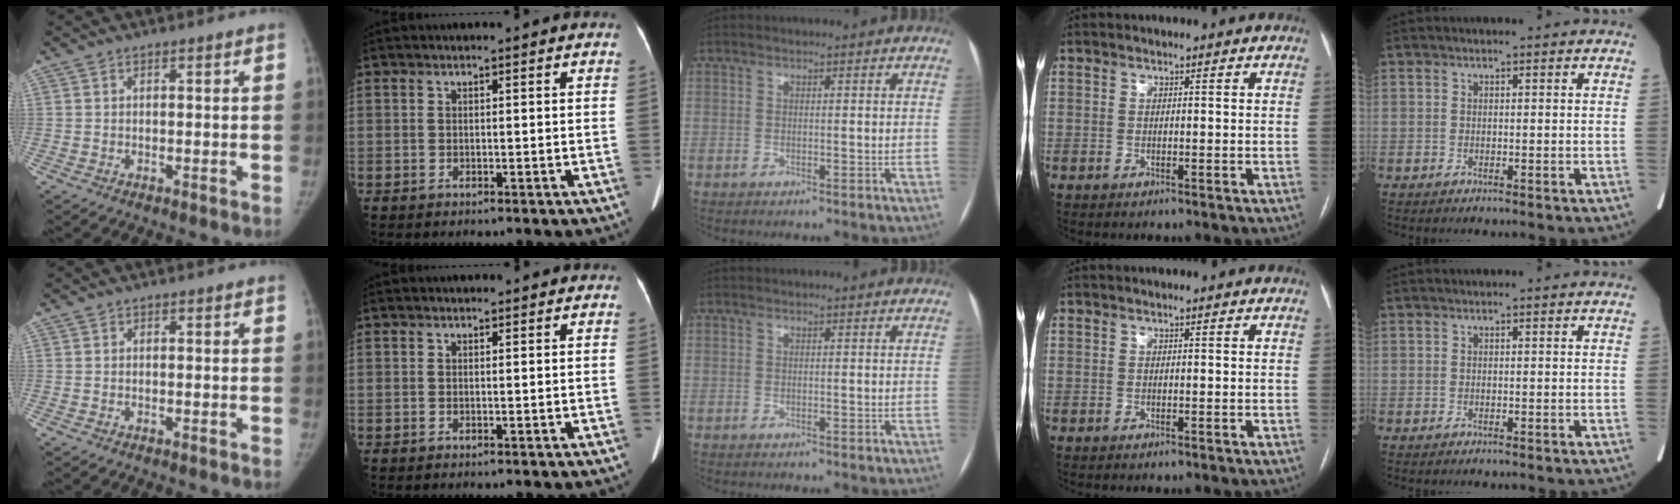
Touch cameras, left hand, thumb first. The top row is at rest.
{"index": {"total": 1.0, "force": [0.9, 0.3, 0.4], "torque": [-0.008, -0.001, 0.009]}}